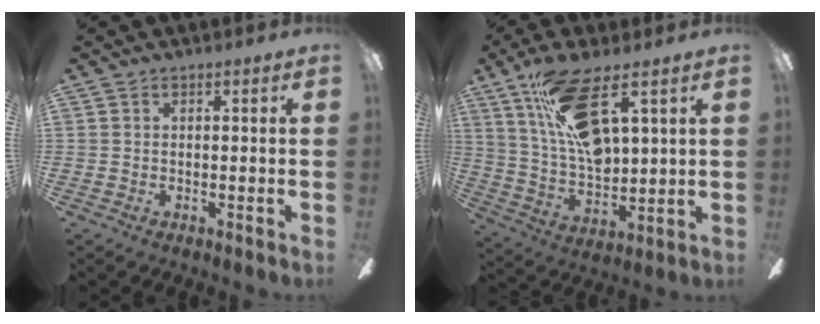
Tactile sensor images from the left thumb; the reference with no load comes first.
{"total": 16.8, "force": [9.1, 6.5, 12.5], "torque": [-0.244, -0.025, 0.162]}